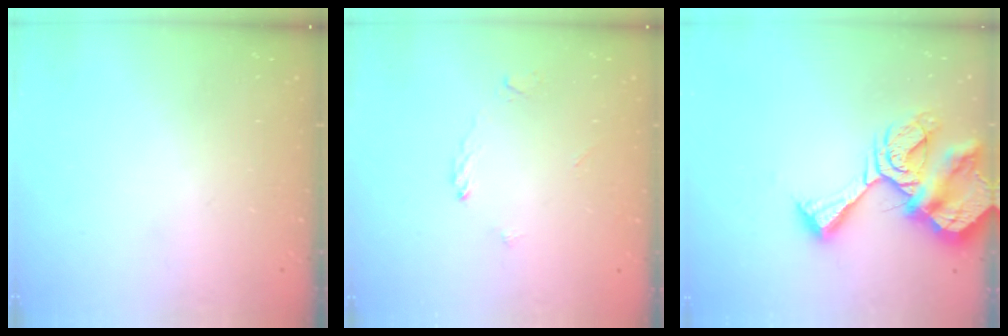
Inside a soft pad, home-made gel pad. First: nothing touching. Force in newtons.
{"total": 2.2, "press": 2.2, "slide": 0.3}
{"total": 13.5, "press": 13.4, "slide": 1.5}